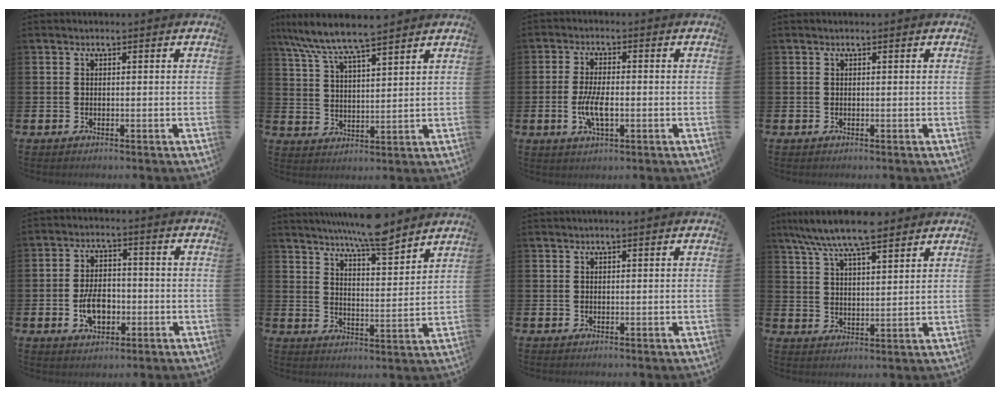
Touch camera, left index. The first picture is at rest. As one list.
[{"total": 7.3, "force": [6.9, 0.6, 2.5], "torque": [-0.080, -0.030, 0.123]}, {"total": 5.0, "force": [-0.9, 2.0, 4.5], "torque": [-0.093, -0.001, -0.020]}, {"total": 0.0}, {"total": 5.6, "force": [-1.5, 3.4, 4.2], "torque": [-0.072, 0.004, -0.029]}, {"total": 8.6, "force": [8.0, 0.7, 2.9], "torque": [-0.069, -0.045, 0.144]}, {"total": 0.7, "force": [0.6, -0.1, 0.3], "torque": [-0.004, 0.000, 0.011]}, {"total": 8.8, "force": [7.9, 1.3, 3.6], "torque": [-0.091, -0.023, 0.144]}]